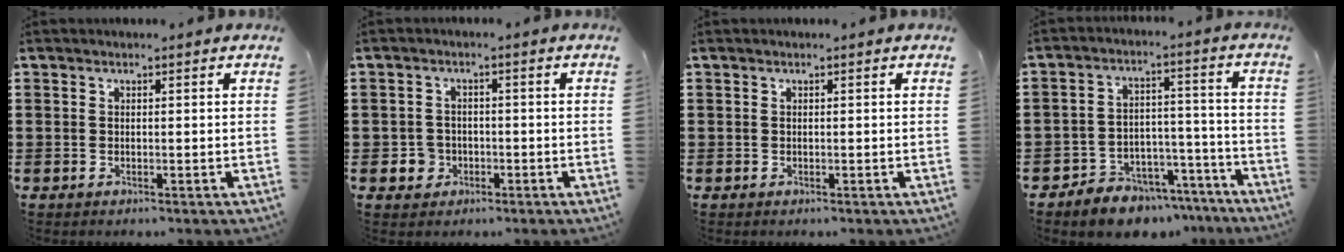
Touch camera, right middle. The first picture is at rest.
{"total": 2.7, "force": [-1.1, 2.3, 0.6], "torque": [-0.018, 0.003, -0.025]}
{"total": 0.0}
{"total": 6.3, "force": [-5.9, 2.4, 0.3], "torque": [-0.004, 0.029, -0.115]}